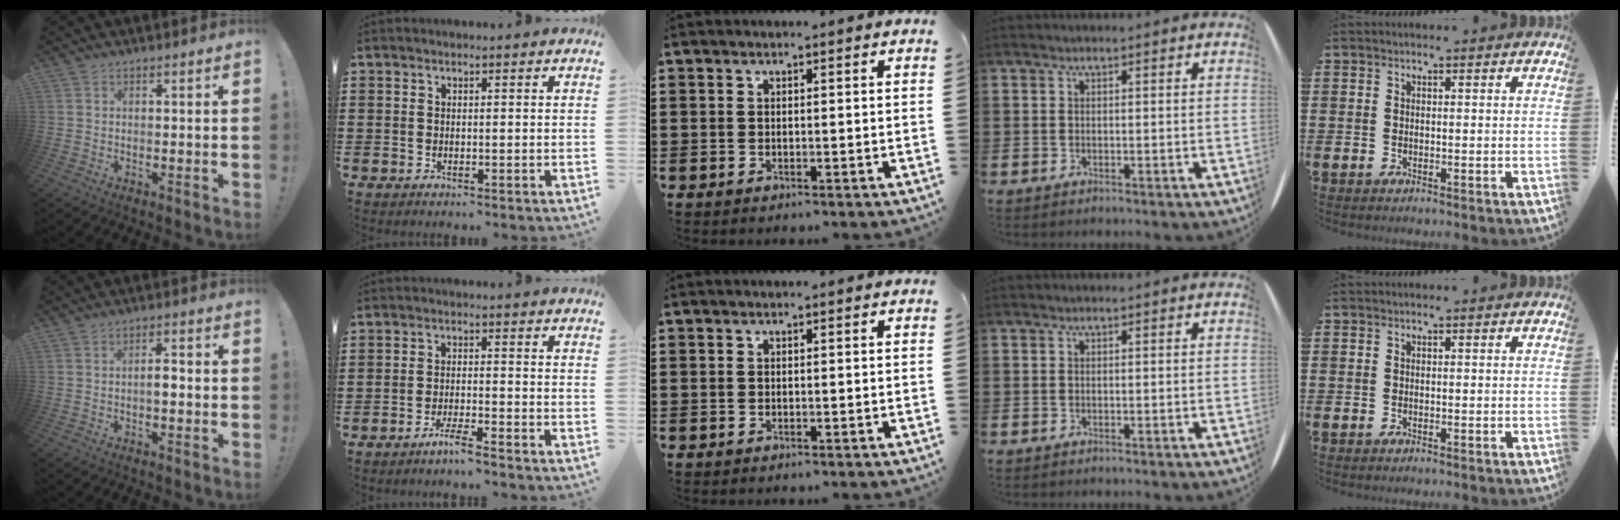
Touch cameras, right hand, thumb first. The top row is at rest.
{"thumb": {"total": 3.5, "force": [-1.0, 1.3, 3.1], "torque": [-0.047, 0.007, -0.020]}, "index": {"total": 3.1, "force": [-2.7, -0.2, 1.6], "torque": [-0.032, 0.000, -0.051]}}